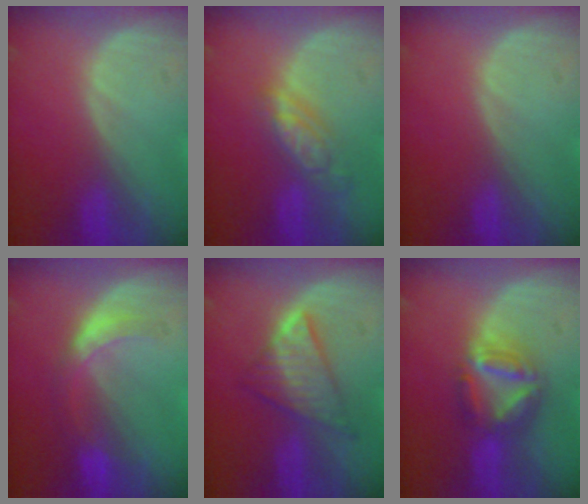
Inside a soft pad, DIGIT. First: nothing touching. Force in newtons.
{"total": 5.8, "press": 5.1, "slide": 2.8}
{"total": 0.0}
{"total": 5.6, "press": 4.9, "slide": 2.7}
{"total": 6.4, "press": 6.4, "slide": 0.1}
{"total": 7.4, "press": 6.5, "slide": 3.6}